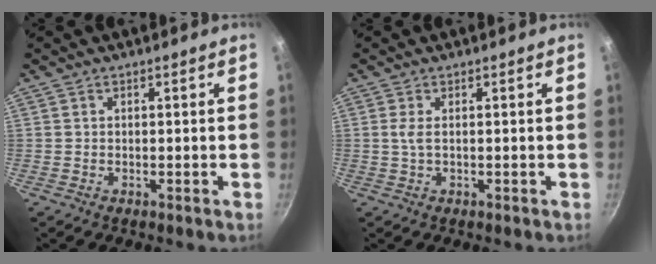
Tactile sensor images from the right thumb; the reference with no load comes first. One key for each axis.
{"total": 1.5, "fx": 0.3, "fy": 0.4, "fz": 1.4, "tx": -0.034, "ty": 0.000, "tz": 0.008}